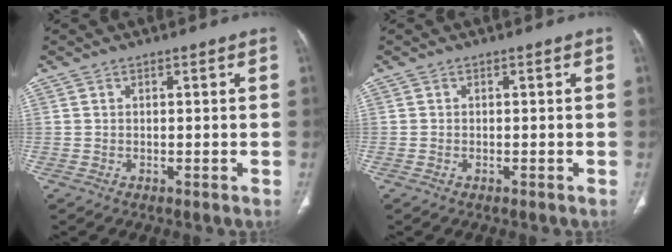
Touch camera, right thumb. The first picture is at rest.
{"total": 0.0}